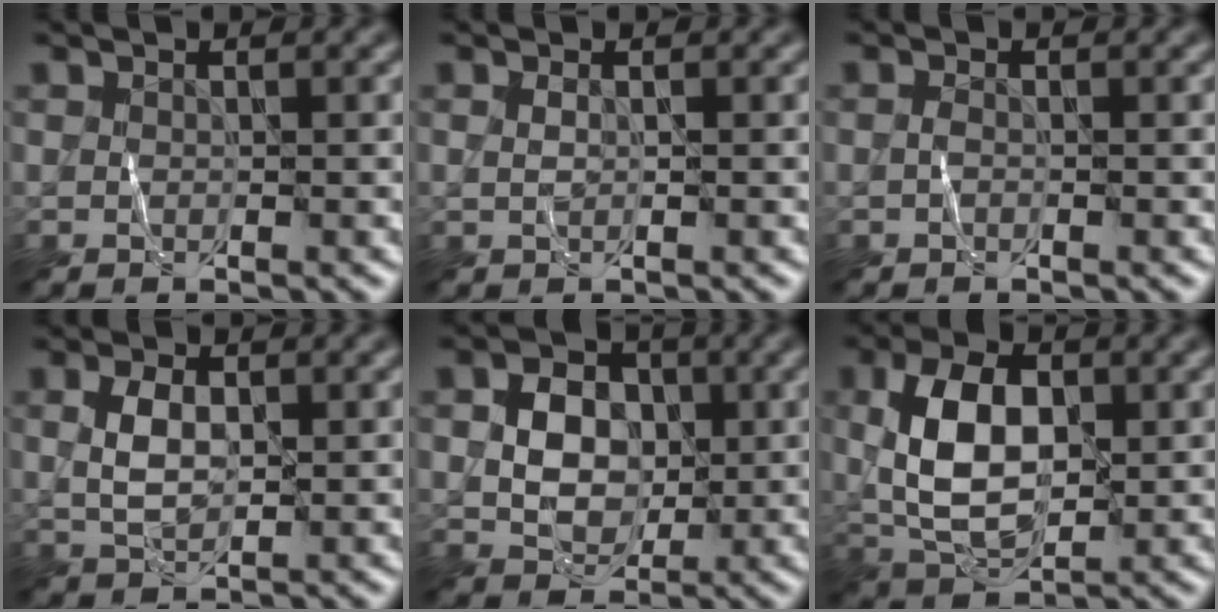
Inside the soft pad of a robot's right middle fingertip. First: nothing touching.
{"total": 0.7, "force": [0.2, 0.1, 0.7], "torque": [-0.015, 0.001, 0.002]}
{"total": 0.6, "force": [-0.2, 0.2, 0.5], "torque": [-0.015, -0.001, -0.006]}
{"total": 3.1, "force": [0.4, 1.9, 2.4], "torque": [-0.053, 0.000, 0.009]}
{"total": 4.6, "force": [0.2, 3.6, 2.9], "torque": [-0.048, 0.002, 0.001]}
{"total": 8.0, "force": [0.6, 4.8, 6.4], "torque": [-0.128, 0.005, 0.008]}